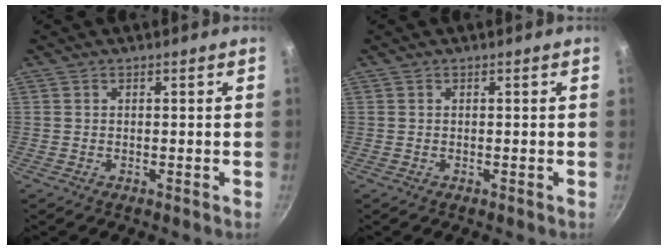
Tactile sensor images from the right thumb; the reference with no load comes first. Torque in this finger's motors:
{"motor_torque": [-0.04, 0.04, 0.02, -0.02, 0.00]}